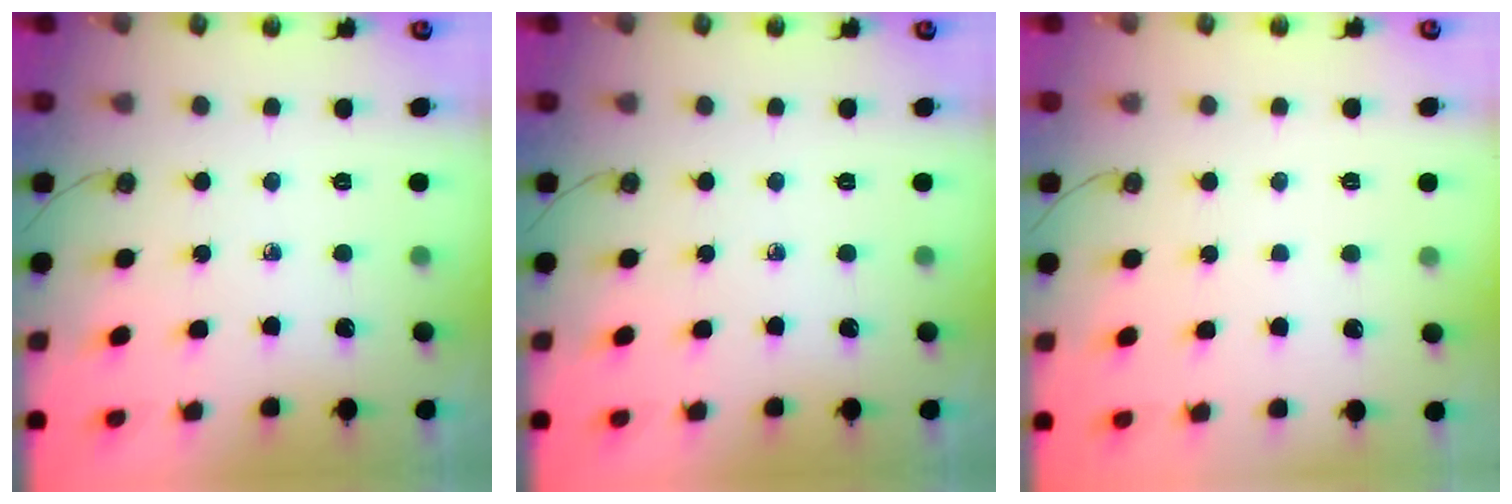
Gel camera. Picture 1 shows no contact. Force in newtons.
{"total": 0.0}
{"total": 1.1, "press": 1.1, "slide": 0.1}